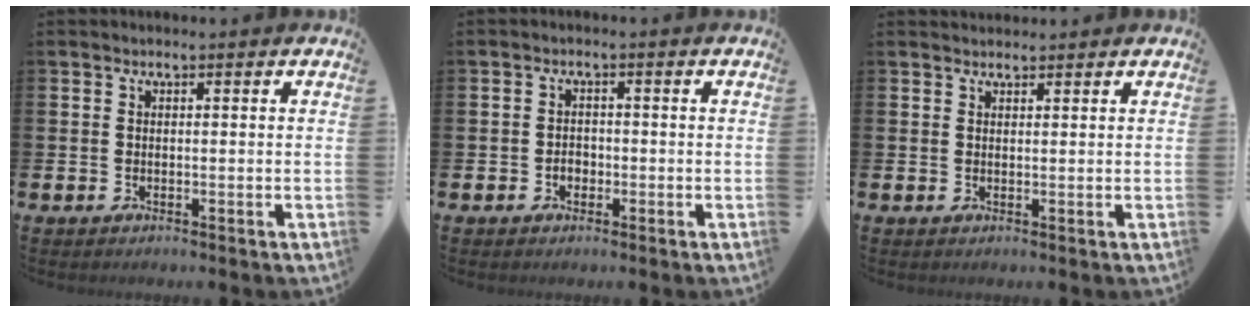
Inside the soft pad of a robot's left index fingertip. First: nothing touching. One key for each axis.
{"total": 1.7, "fx": -0.6, "fy": 1.4, "fz": 0.7, "tx": -0.003, "ty": 0.000, "tz": -0.016}
{"total": 1.4, "fx": 1.3, "fy": 0.4, "fz": 0.0, "tx": 0.010, "ty": -0.003, "tz": 0.022}